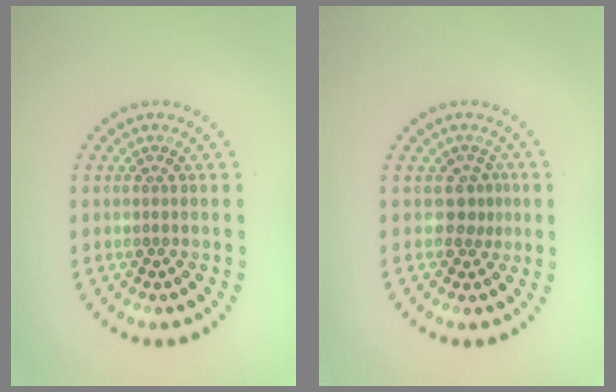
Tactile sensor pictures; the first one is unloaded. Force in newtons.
{"total": 1.8, "press": 1.3, "slide": 1.3}